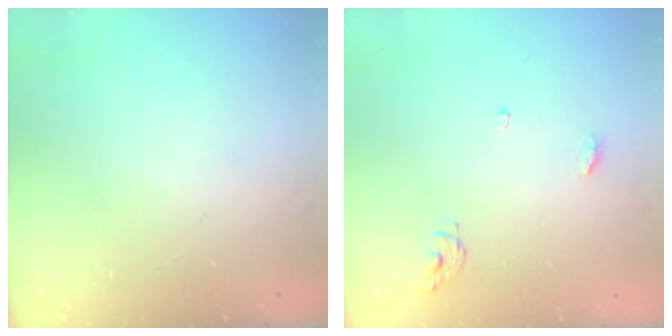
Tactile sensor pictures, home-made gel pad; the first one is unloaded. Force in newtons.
{"total": 4.4, "press": 4.3, "slide": 0.5}